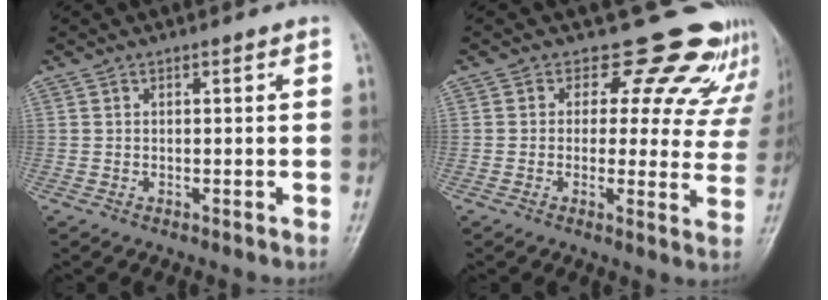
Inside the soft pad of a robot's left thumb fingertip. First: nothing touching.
{"total": 14.8, "force": [12.9, 6.7, 3.0], "torque": [0.027, -0.085, 0.121]}